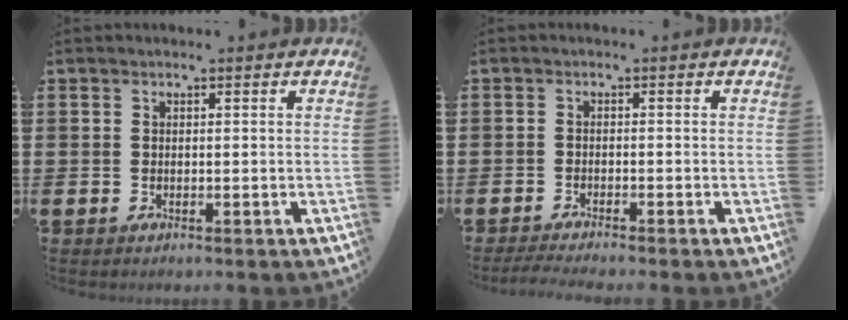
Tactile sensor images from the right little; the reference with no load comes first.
{"total": 1.5, "force": [-1.3, 0.0, 0.7], "torque": [-0.012, 0.000, -0.025]}